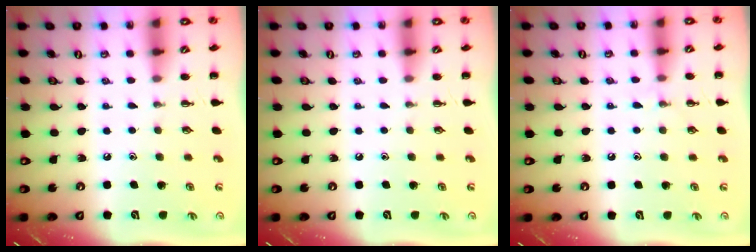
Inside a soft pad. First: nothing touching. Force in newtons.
{"total": 0.0}
{"total": 4.6, "press": 4.3, "slide": 1.5}